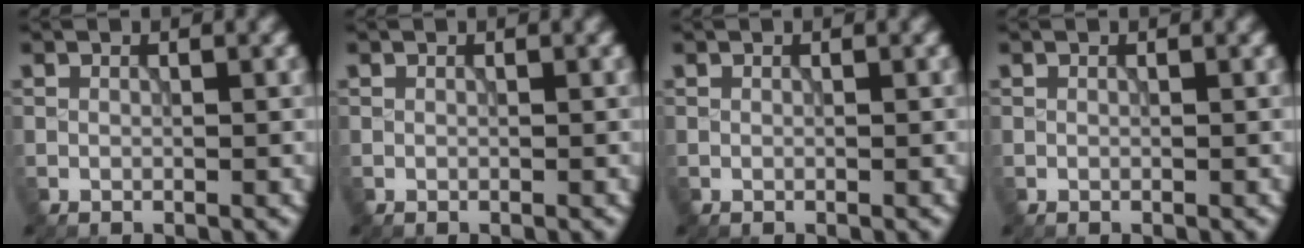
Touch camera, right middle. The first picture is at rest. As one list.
[{"total": 0.0}, {"total": 0.0}, {"total": 0.0}]